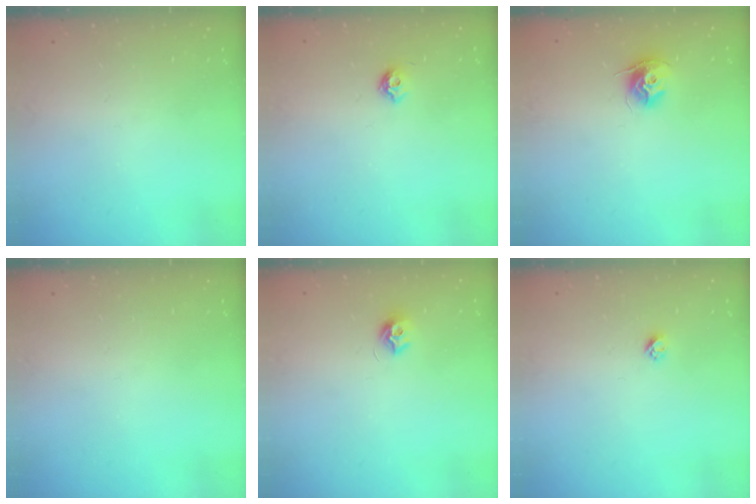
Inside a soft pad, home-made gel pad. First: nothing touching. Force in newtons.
{"total": 5.6, "press": 5.5, "slide": 1.0}
{"total": 9.7, "press": 9.7, "slide": 0.5}
{"total": 0.0}
{"total": 7.6, "press": 7.6, "slide": 0.6}
{"total": 2.4, "press": 2.4, "slide": 0.2}